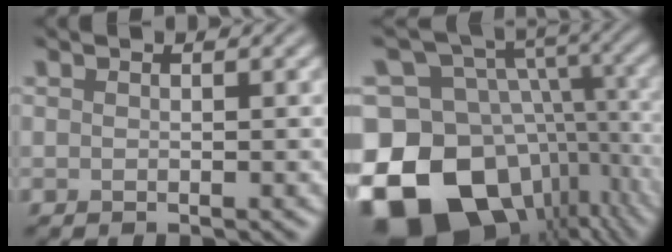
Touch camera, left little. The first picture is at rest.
{"total": 18.2, "force": [-7.2, 13.3, 10.2], "torque": [-0.209, 0.005, -0.103]}